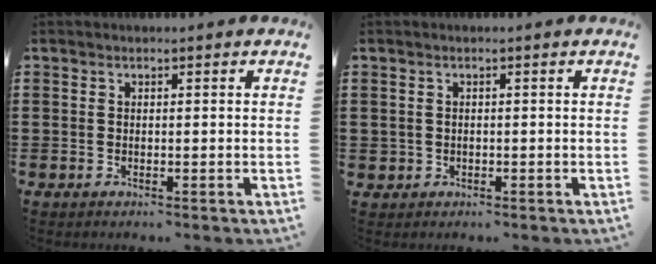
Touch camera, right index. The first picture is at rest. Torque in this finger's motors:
{"motor_torque": [0.63, 0.61, 0.15, 0.00]}